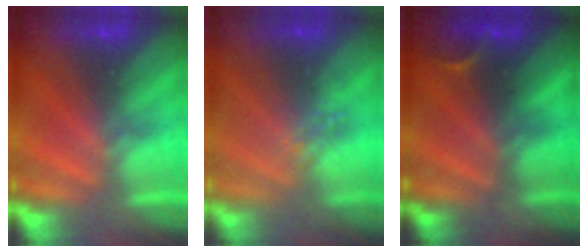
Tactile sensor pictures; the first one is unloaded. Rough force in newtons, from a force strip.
{"total": 1.6}
{"total": 2.9}